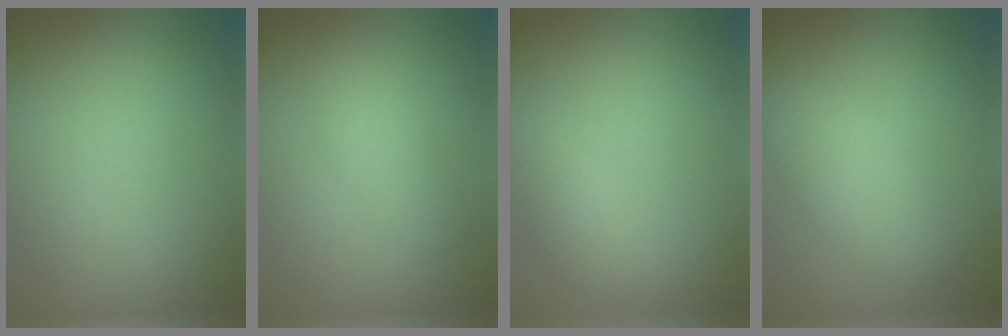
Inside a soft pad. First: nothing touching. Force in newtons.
{"total": 2.5, "press": 2.5, "slide": 0.1}
{"total": 1.4, "press": 1.4, "slide": 0.1}
{"total": 3.2, "press": 3.2, "slide": 0.3}